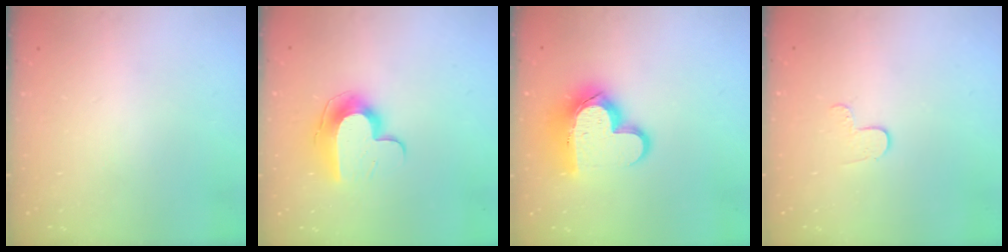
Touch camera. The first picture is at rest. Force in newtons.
{"total": 10.0, "press": 9.9, "slide": 1.1}
{"total": 15.5, "press": 15.5, "slide": 1.3}
{"total": 4.7, "press": 4.6, "slide": 0.4}